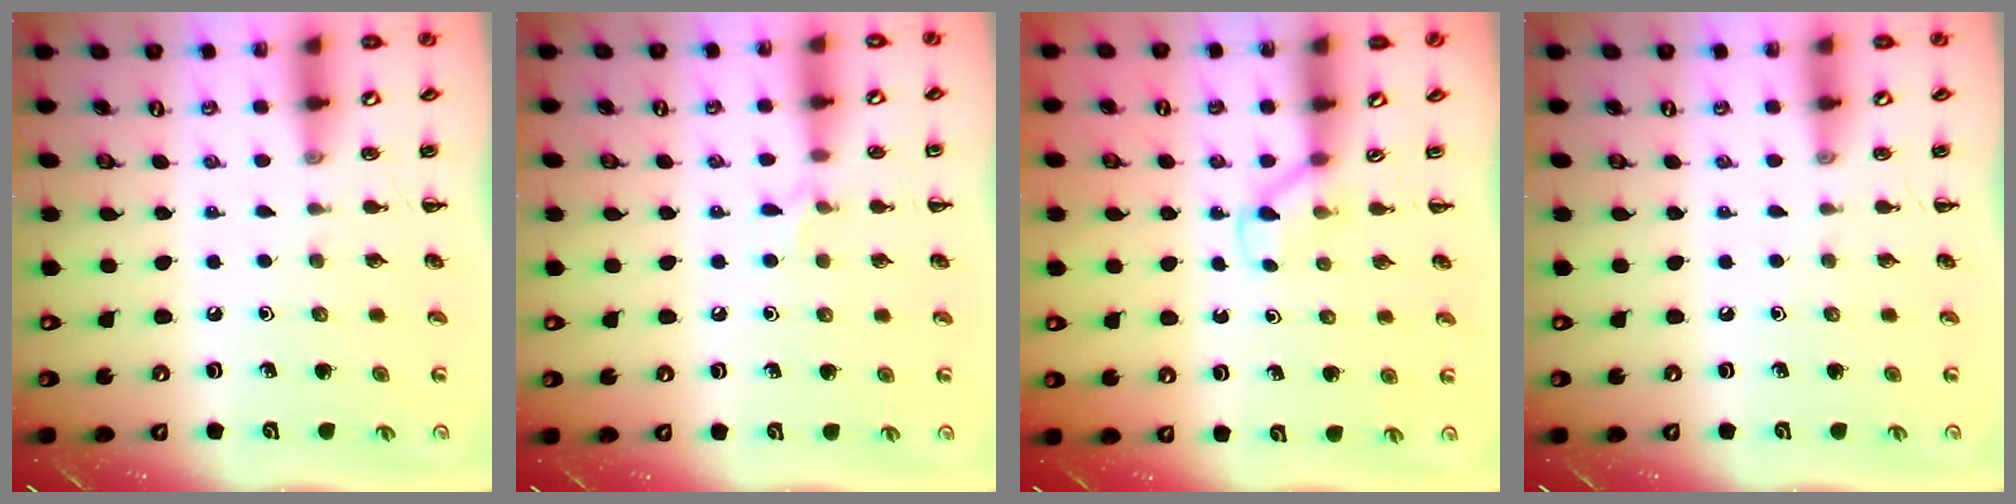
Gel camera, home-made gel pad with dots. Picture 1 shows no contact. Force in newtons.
{"total": 5.5, "press": 5.2, "slide": 1.7}
{"total": 3.0, "press": 2.8, "slide": 1.1}
{"total": 0.0}